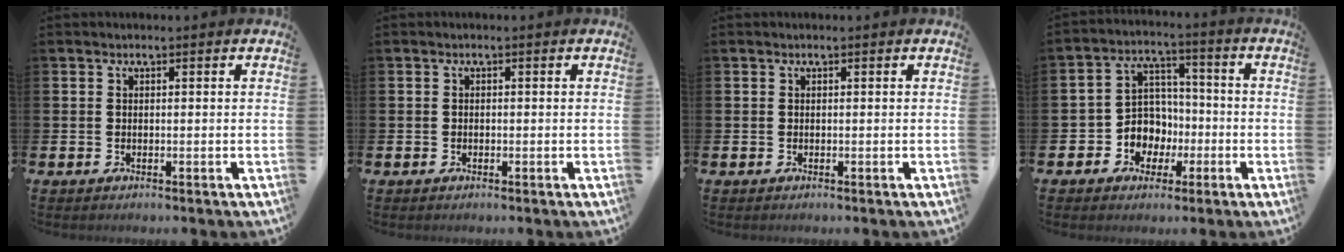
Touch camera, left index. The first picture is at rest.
{"total": 0.5, "force": [-0.3, 0.4, 0.1], "torque": [-0.003, 0.004, -0.007]}
{"total": 0.0}
{"total": 6.6, "force": [-1.4, 6.2, 1.9], "torque": [-0.066, 0.002, -0.030]}